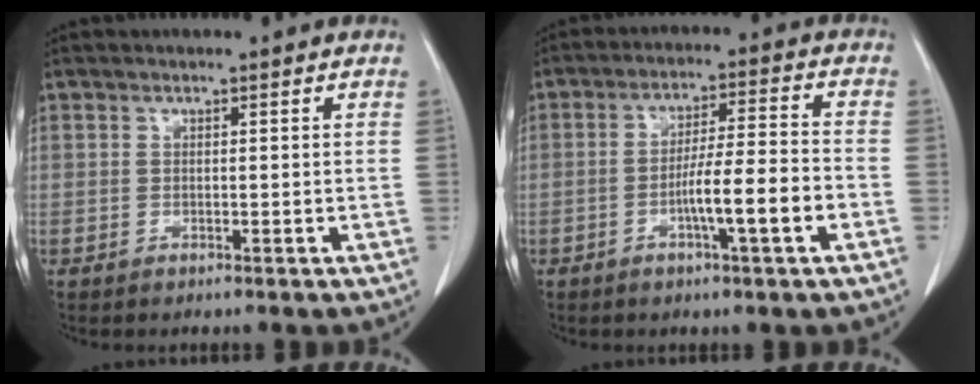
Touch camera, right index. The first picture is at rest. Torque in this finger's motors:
{"motor_torque": [1.25, -0.85, 0.61, 0.13]}